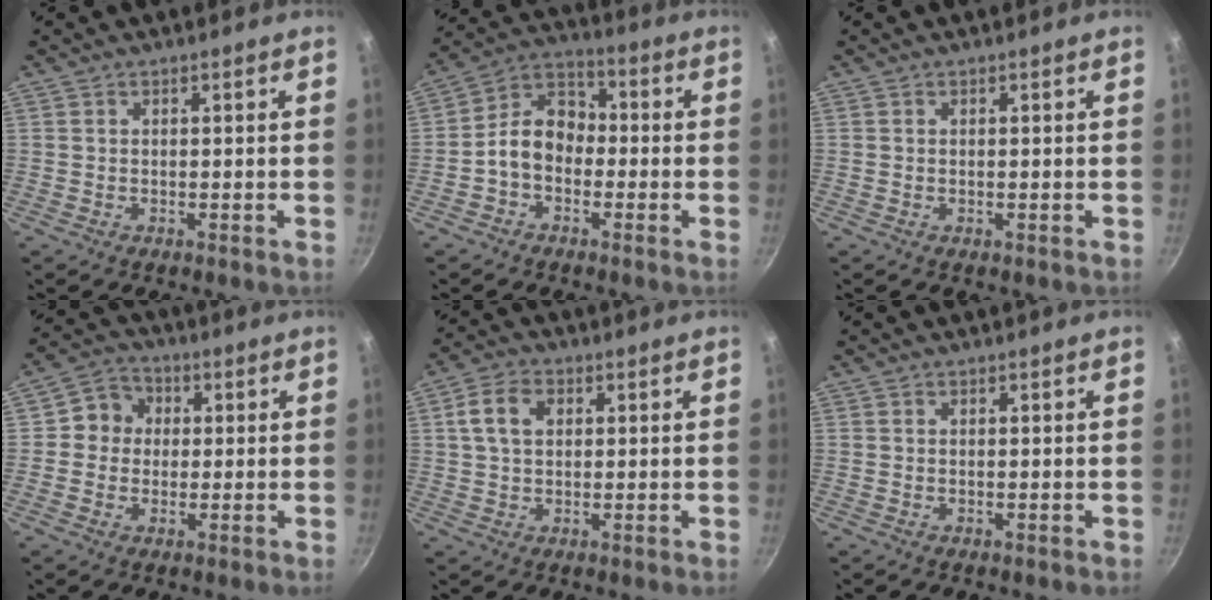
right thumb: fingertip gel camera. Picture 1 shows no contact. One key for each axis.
{"total": 9.3, "fx": -2.0, "fy": 6.9, "fz": 5.8, "tx": -0.067, "ty": 0.042, "tz": -0.057}
{"total": 0.0}
{"total": 6.8, "fx": 0.8, "fy": 6.3, "fz": 2.5, "tx": -0.007, "ty": 0.009, "tz": -0.005}
{"total": 6.5, "fx": 1.5, "fy": 4.6, "fz": 4.3, "tx": -0.073, "ty": 0.010, "tz": 0.023}
{"total": 0.0}